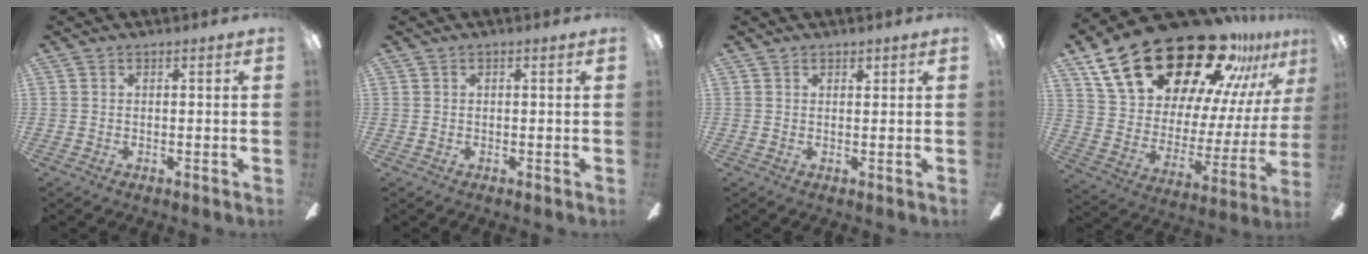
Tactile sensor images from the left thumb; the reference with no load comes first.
{"total": 0.0}
{"total": 1.2, "force": [1.0, 0.6, 0.2], "torque": [0.003, -0.003, 0.018]}
{"total": 32.2, "force": [22.0, 14.7, 18.4], "torque": [-0.300, -0.129, 0.400]}